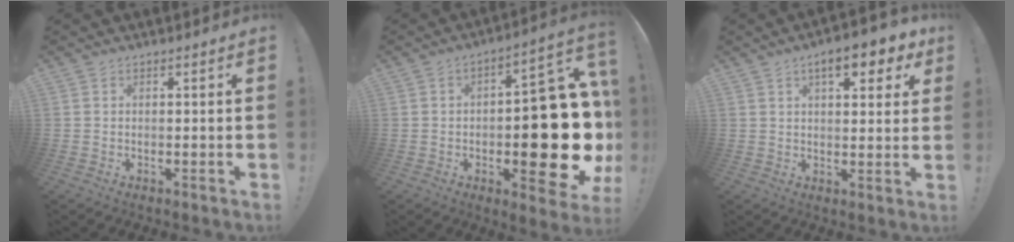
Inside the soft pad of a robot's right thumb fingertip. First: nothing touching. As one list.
[{"total": 22.3, "force": [-3.5, 9.3, 20.0], "torque": [-0.237, 0.014, -0.041]}, {"total": 9.1, "force": [4.6, 3.5, 7.0], "torque": [-0.090, -0.014, 0.074]}]